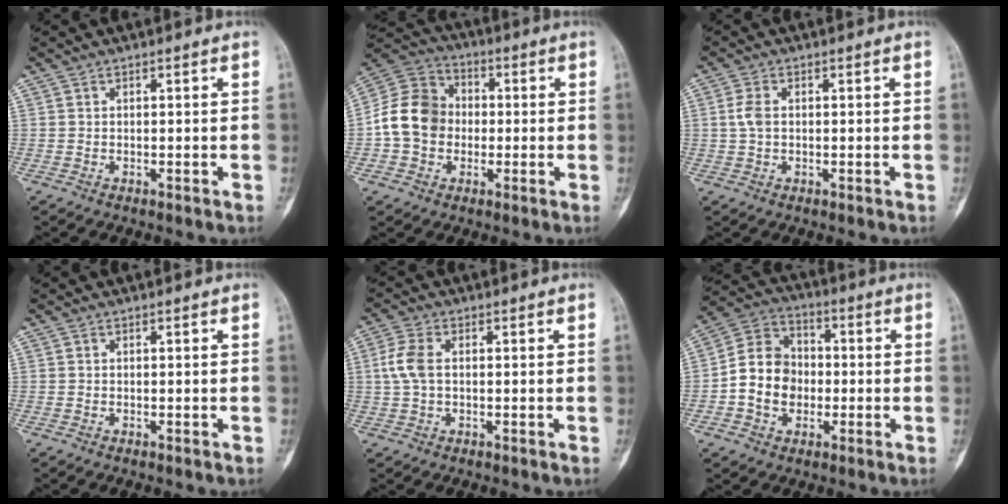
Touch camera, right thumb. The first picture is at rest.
{"total": 12.1, "force": [-0.8, 10.1, 6.5], "torque": [-0.107, 0.033, -0.027]}
{"total": 2.9, "force": [0.3, 1.8, 2.3], "torque": [-0.054, 0.005, 0.003]}
{"total": 0.0}
{"total": 5.0, "force": [0.4, 2.9, 4.1], "torque": [-0.108, 0.011, 0.004]}
{"total": 11.4, "force": [-1.4, 8.8, 7.2], "torque": [-0.110, 0.029, -0.035]}